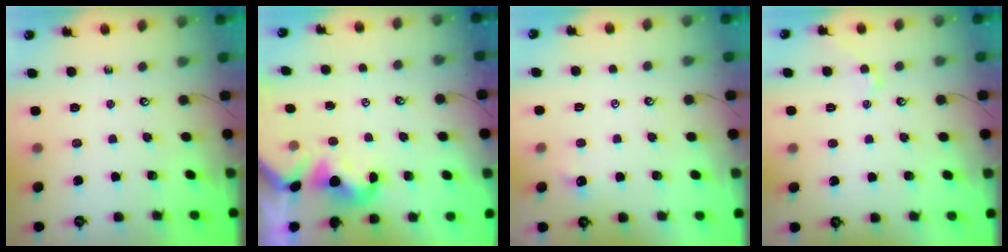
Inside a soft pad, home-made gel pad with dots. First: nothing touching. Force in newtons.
{"total": 1.1, "press": 1.1, "slide": 0.2}
{"total": 2.3, "press": 2.2, "slide": 0.3}
{"total": 0.5, "press": 0.2, "slide": 0.5}